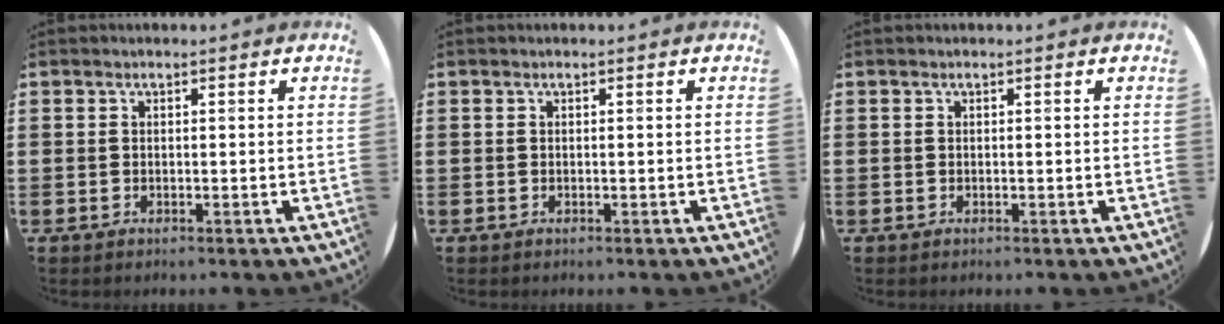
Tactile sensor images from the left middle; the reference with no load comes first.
{"total": 0.0}
{"total": 0.0}